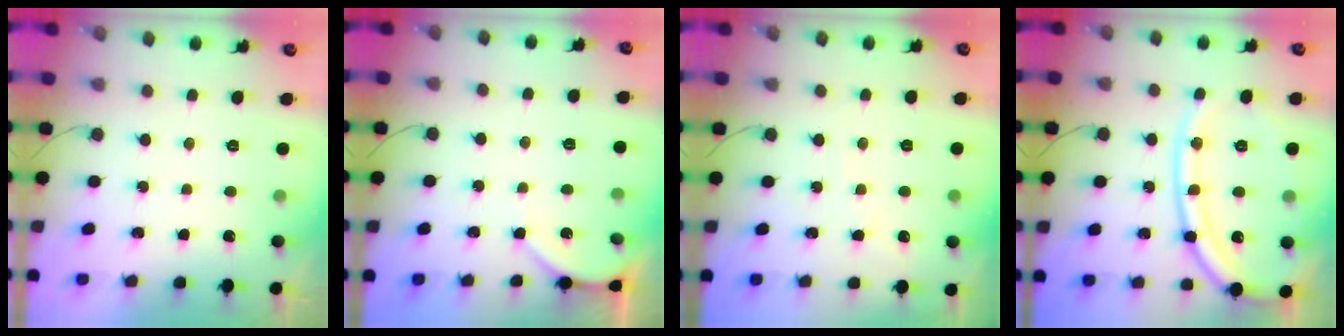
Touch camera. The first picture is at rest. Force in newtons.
{"total": 4.4, "press": 4.4, "slide": 0.6}
{"total": 2.7, "press": 2.6, "slide": 0.4}
{"total": 16.4, "press": 16.4, "slide": 1.6}